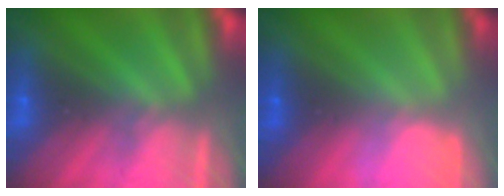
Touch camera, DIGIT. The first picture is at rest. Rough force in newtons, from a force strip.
{"total": 2.9}